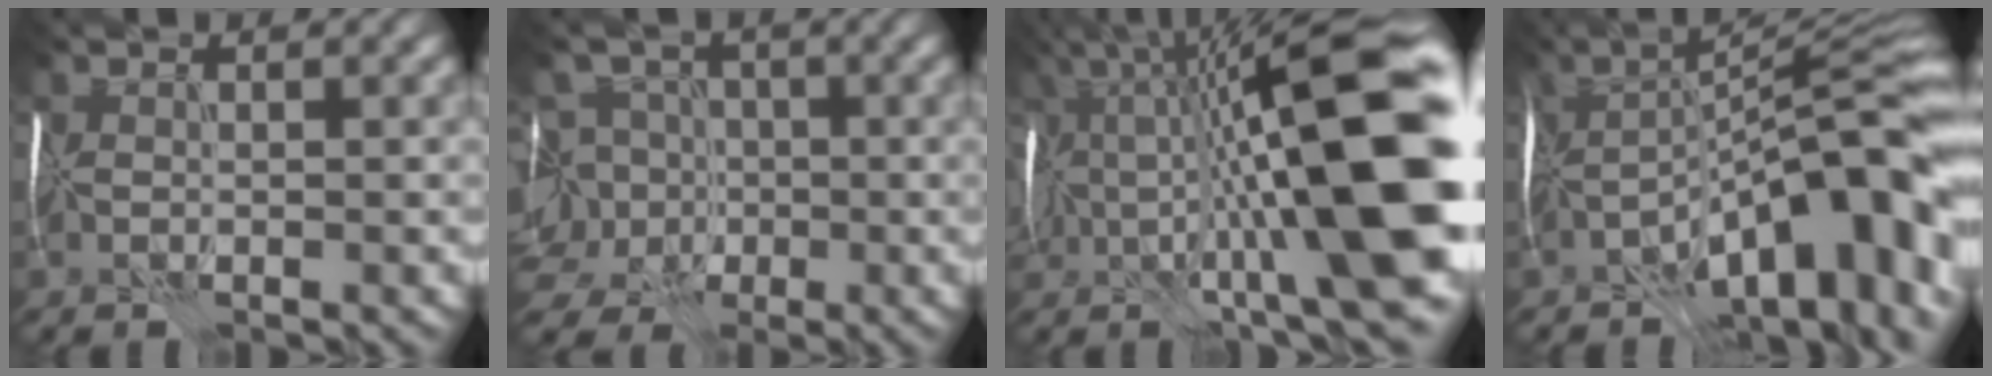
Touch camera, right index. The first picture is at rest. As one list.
[{"total": 10.7, "force": [-0.7, 9.6, 4.8], "torque": [-0.091, 0.026, -0.048]}, {"total": 19.2, "force": [1.0, 5.2, 18.5], "torque": [-0.271, 0.037, 0.032]}, {"total": 14.3, "force": [-5.9, 4.6, 12.2], "torque": [-0.163, 0.019, -0.101]}]